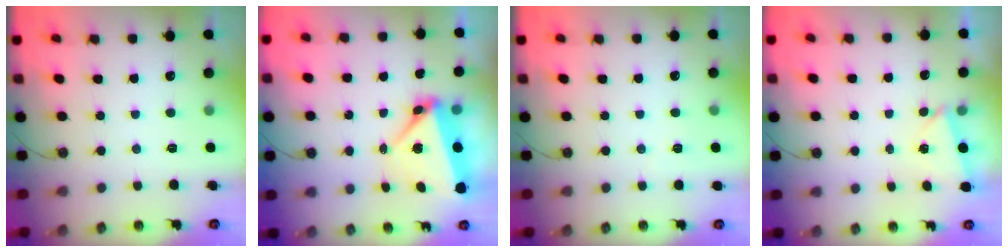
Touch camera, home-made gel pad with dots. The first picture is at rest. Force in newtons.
{"total": 7.4, "press": 7.4, "slide": 0.9}
{"total": 2.0, "press": 1.7, "slide": 0.9}
{"total": 1.6, "press": 0.9, "slide": 1.2}